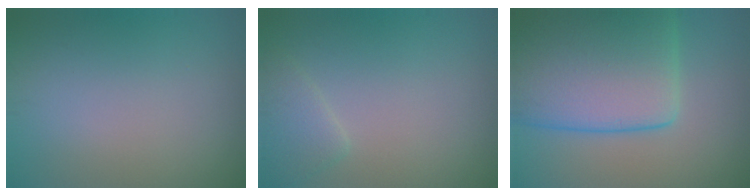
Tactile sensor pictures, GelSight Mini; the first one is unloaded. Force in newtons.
{"total": 1.9, "press": 1.9, "slide": 0.2}
{"total": 12.0, "press": 12.0, "slide": 0.1}